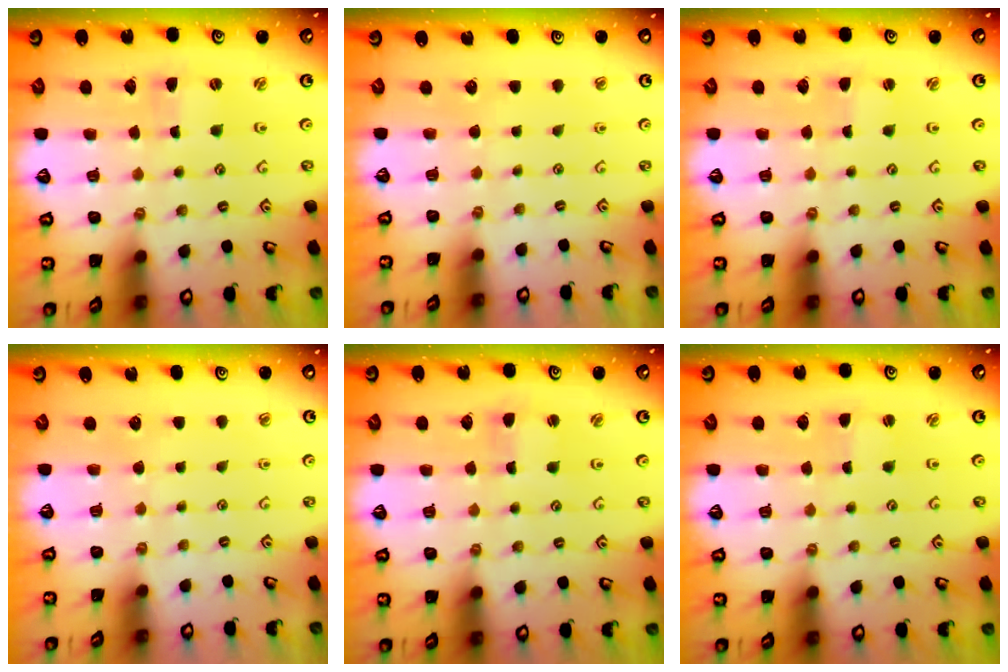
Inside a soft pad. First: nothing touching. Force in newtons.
{"total": 0.0}
{"total": 0.0}
{"total": 0.0}
{"total": 0.9, "press": 0.9, "slide": 0.3}
{"total": 0.0}